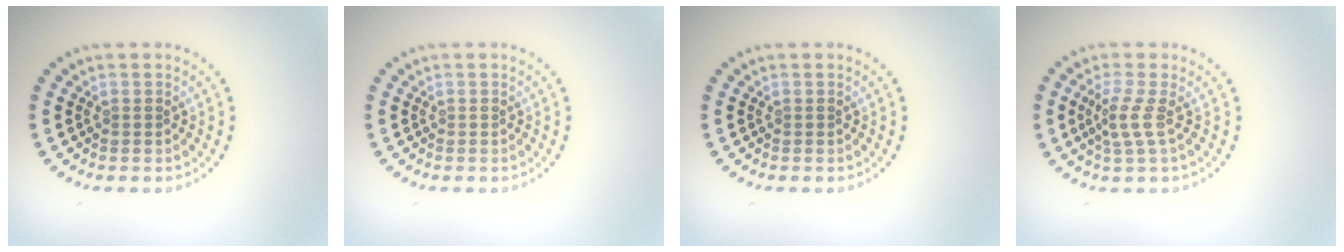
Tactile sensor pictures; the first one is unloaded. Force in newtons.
{"total": 0.0}
{"total": 0.0}
{"total": 2.1, "press": 1.5, "slide": 1.5}